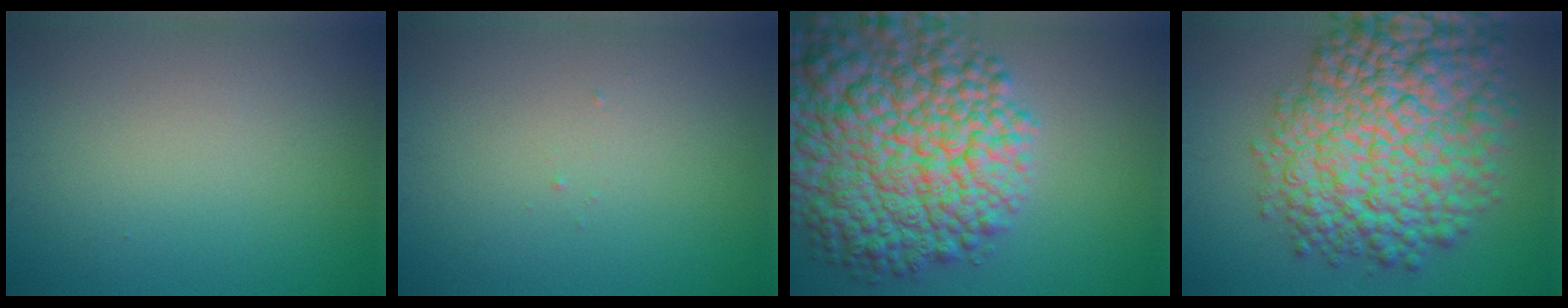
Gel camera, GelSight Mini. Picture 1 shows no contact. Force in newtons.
{"total": 0.0}
{"total": 14.8, "press": 14.8, "slide": 0.7}
{"total": 13.6, "press": 13.6, "slide": 0.3}